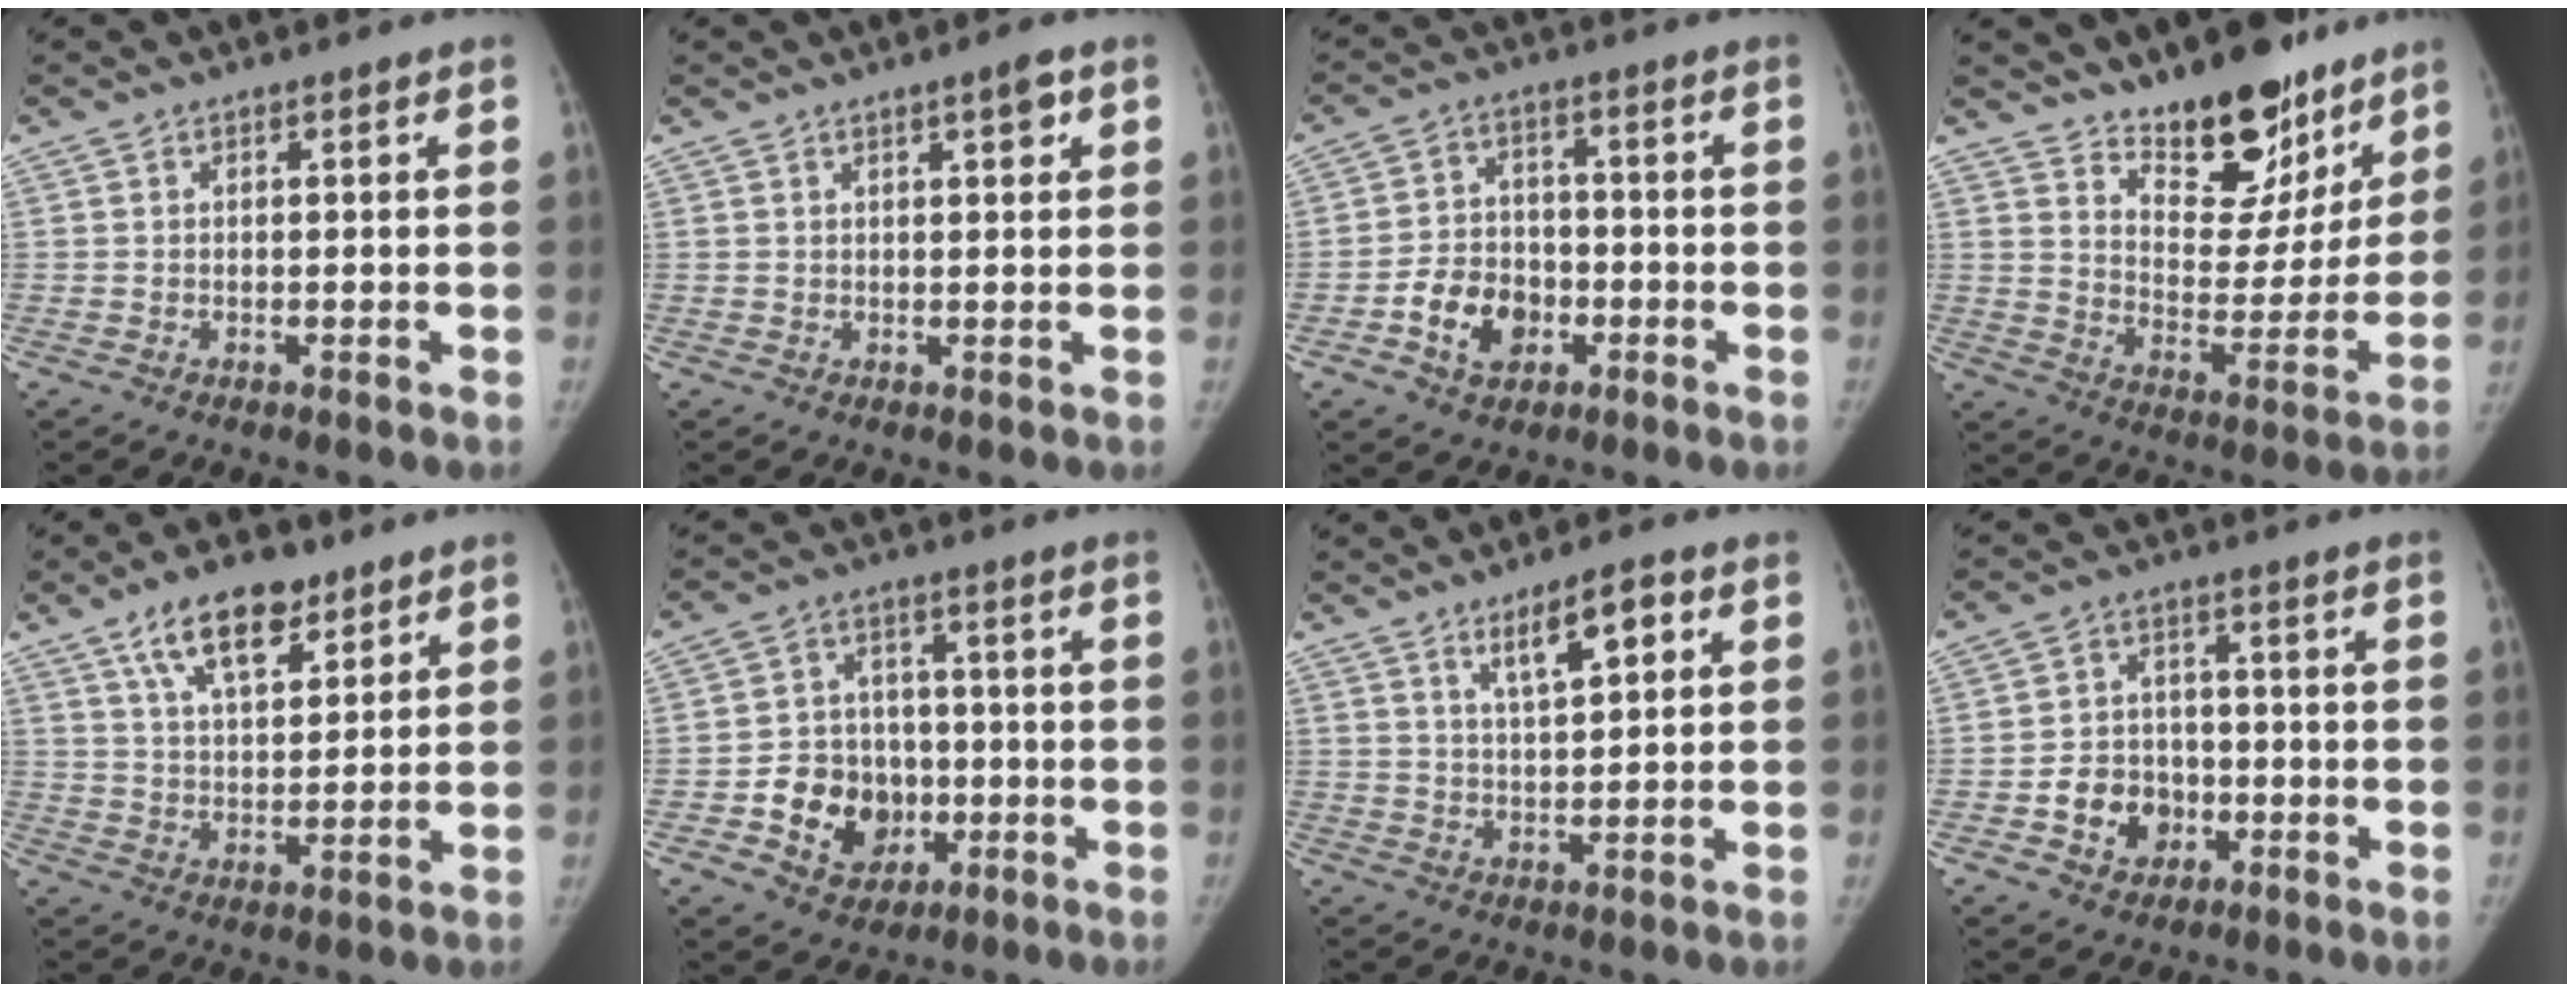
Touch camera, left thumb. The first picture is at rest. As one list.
[{"total": 2.6, "force": [1.4, 0.6, 2.2], "torque": [-0.028, -0.004, 0.019]}, {"total": 8.9, "force": [-3.5, 6.7, 4.6], "torque": [-0.054, 0.023, -0.063]}, {"total": 17.5, "force": [13.2, 7.8, 8.4], "torque": [-0.053, -0.104, 0.200]}, {"total": 11.5, "force": [7.1, 5.3, 7.2], "torque": [-0.098, -0.031, 0.125]}, {"total": 11.3, "force": [-3.0, 9.6, 5.3], "torque": [-0.039, 0.021, -0.045]}, {"total": 6.9, "force": [3.4, 2.2, 5.6], "torque": [-0.083, -0.015, 0.058]}, {"total": 7.8, "force": [-2.7, 6.5, 3.3], "torque": [-0.023, 0.022, -0.045]}]